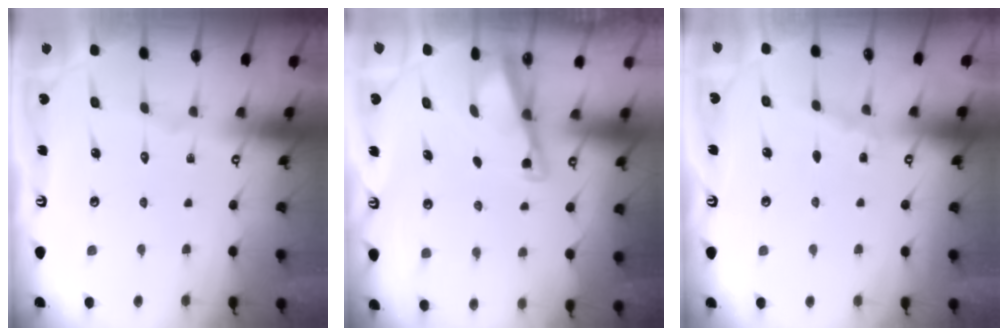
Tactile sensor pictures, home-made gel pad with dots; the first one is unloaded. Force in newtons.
{"total": 2.7, "press": 2.7, "slide": 0.3}
{"total": 3.4, "press": 3.4, "slide": 0.6}